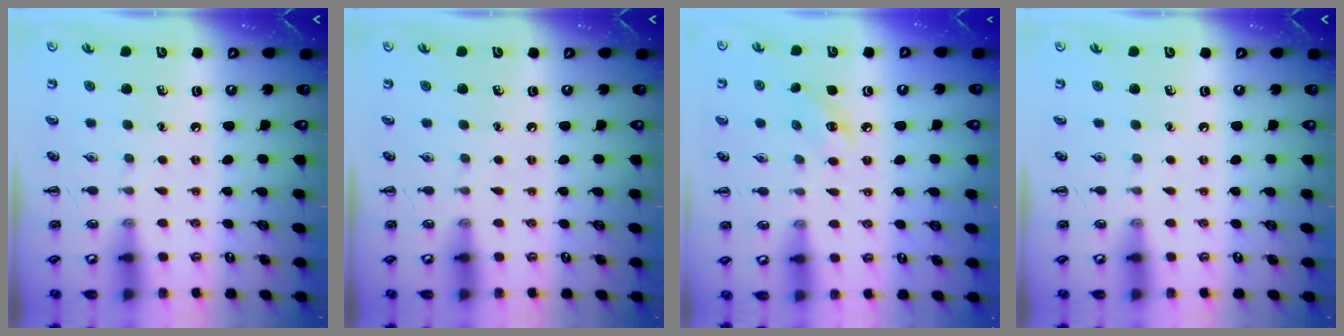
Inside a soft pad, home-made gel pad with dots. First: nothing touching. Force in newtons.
{"total": 0.0}
{"total": 5.4, "press": 5.2, "slide": 1.5}
{"total": 0.0}